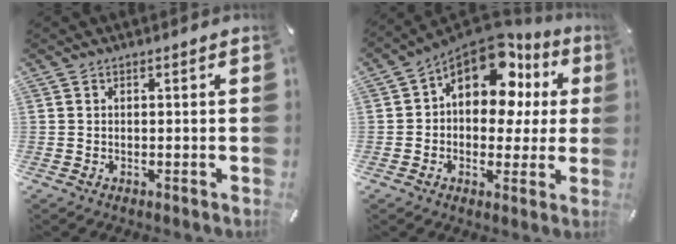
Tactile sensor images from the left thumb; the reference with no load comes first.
{"total": 15.6, "force": [7.4, 9.5, 9.9], "torque": [-0.152, -0.050, 0.133]}